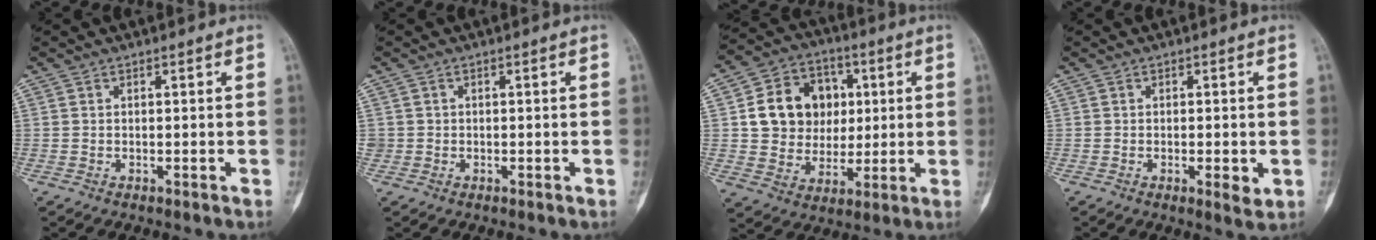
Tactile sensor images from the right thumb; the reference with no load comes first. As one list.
[{"total": 1.1, "force": [-0.2, 1.1, 0.0], "torque": [0.009, 0.008, -0.007]}, {"total": 14.7, "force": [2.6, 12.5, 7.2], "torque": [-0.076, 0.007, 0.049]}, {"total": 3.4, "force": [-0.7, 1.2, 3.2], "torque": [-0.042, -0.007, -0.010]}]